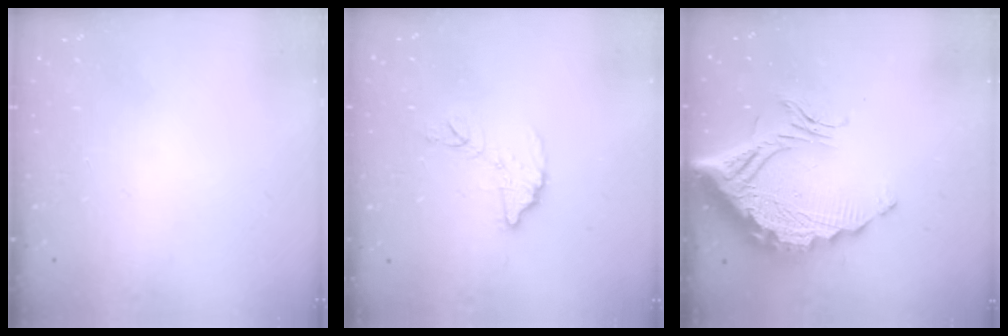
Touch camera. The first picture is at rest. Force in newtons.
{"total": 9.6, "press": 9.5, "slide": 0.7}
{"total": 19.1, "press": 19.0, "slide": 1.9}